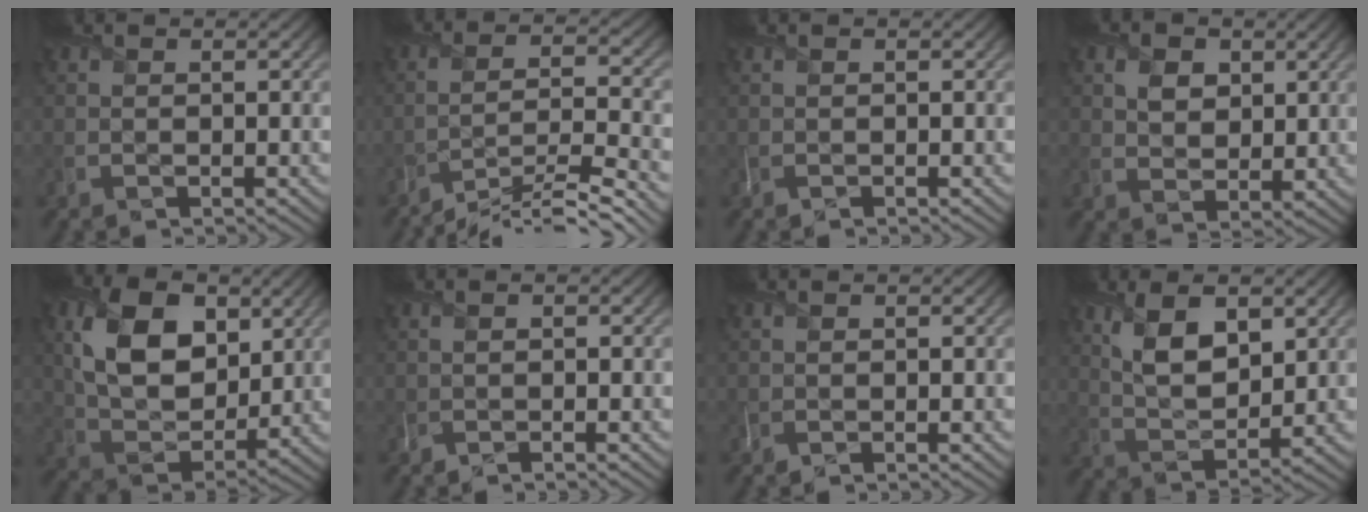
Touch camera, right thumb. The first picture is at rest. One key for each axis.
{"total": 10.0, "fx": -8.3, "fy": 0.9, "fz": 5.5, "tx": -0.100, "ty": 0.023, "tz": -0.147}
{"total": 0.0}
{"total": 4.1, "fx": 1.8, "fy": 3.0, "fz": 2.2, "tx": -0.053, "ty": -0.005, "tz": 0.025}
{"total": 12.1, "fx": 3.9, "fy": 7.9, "fz": 8.4, "tx": -0.176, "ty": 0.000, "tz": 0.071}
{"total": 0.7, "fx": -0.3, "fy": -0.1, "fz": 0.6, "tx": -0.012, "ty": 0.005, "tz": -0.009}
{"total": 0.0}
{"total": 8.7, "fx": 3.8, "fy": 4.1, "fz": 6.6, "tx": -0.138, "ty": 0.001, "tz": 0.076}